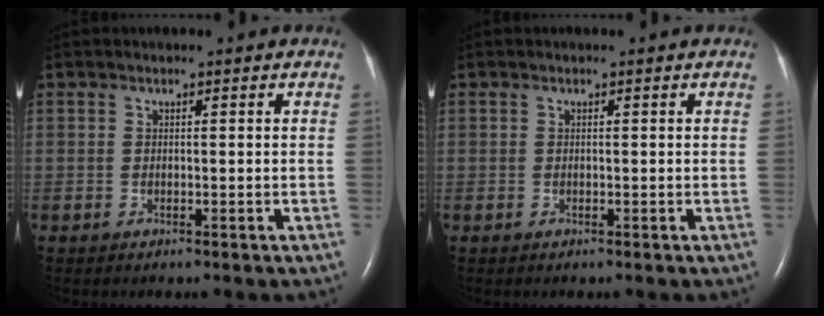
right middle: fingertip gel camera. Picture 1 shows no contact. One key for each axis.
{"total": 0.0}